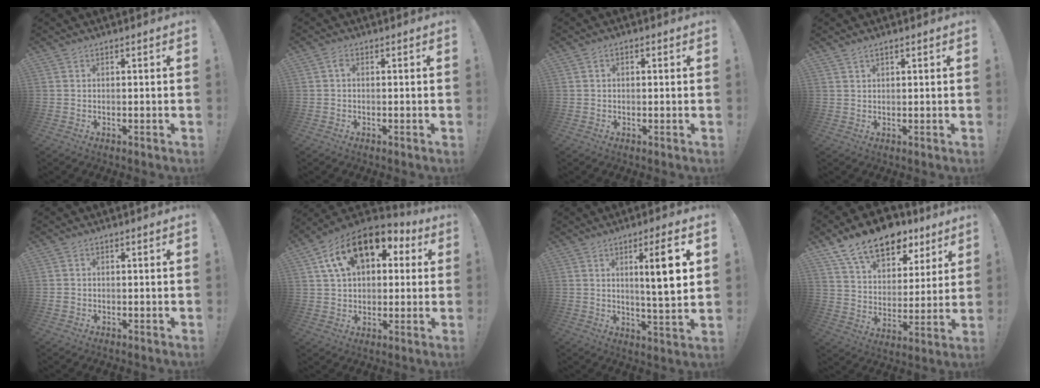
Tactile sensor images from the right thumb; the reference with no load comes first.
{"total": 1.2, "force": [0.1, 0.8, 0.9], "torque": [-0.014, 0.002, 0.000]}
{"total": 1.4, "force": [-0.2, 0.9, 1.0], "torque": [-0.014, 0.004, -0.004]}
{"total": 1.6, "force": [1.1, 0.6, 0.9], "torque": [-0.016, -0.003, 0.020]}
{"total": 1.0, "force": [-0.2, 0.9, 0.3], "torque": [-0.005, 0.003, -0.004]}
{"total": 18.2, "force": [8.4, 11.0, 11.9], "torque": [-0.189, -0.029, 0.151]}
{"total": 10.6, "force": [3.1, 0.5, 10.1], "torque": [-0.145, -0.014, 0.036]}
{"total": 17.0, "force": [11.7, 9.2, 8.3], "torque": [-0.131, -0.076, 0.208]}